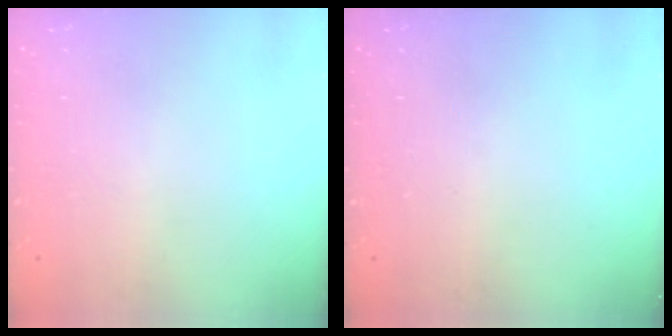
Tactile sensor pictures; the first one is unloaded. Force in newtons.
{"total": 0.0}